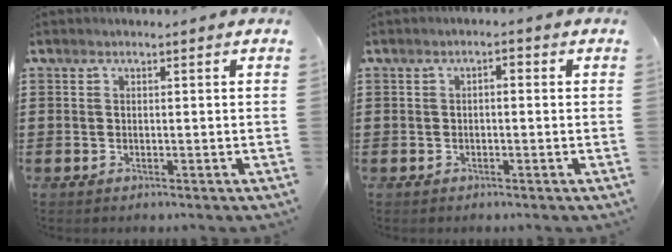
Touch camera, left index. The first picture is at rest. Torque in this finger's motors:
{"motor_torque": [0.30, 0.19, 0.06, 0.03]}